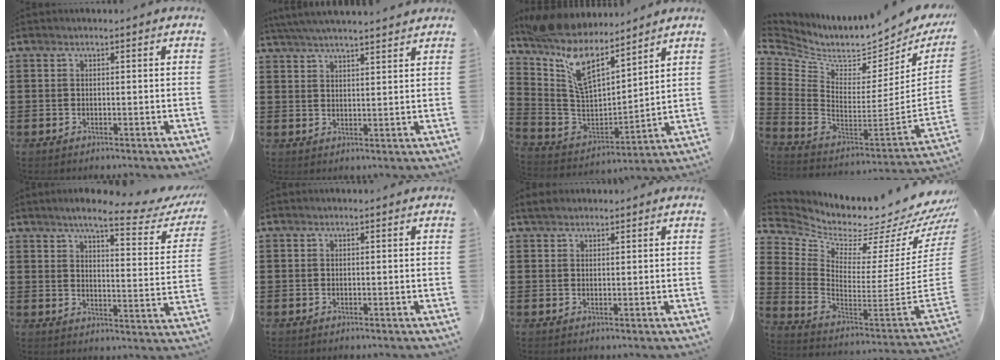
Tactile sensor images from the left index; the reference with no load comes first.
{"total": 4.1, "force": [3.9, -0.2, 1.1], "torque": [-0.034, -0.009, 0.070]}
{"total": 10.8, "force": [8.0, 3.4, 6.5], "torque": [-0.170, -0.055, 0.139]}
{"total": 4.8, "force": [3.9, 2.0, 1.9], "torque": [-0.070, -0.055, 0.063]}
{"total": 7.2, "force": [5.6, 0.8, 4.4], "torque": [-0.081, -0.029, 0.088]}
{"total": 0.0}
{"total": 1.7, "force": [1.6, 0.7, 0.3], "torque": [-0.011, 0.006, 0.031]}
{"total": 2.9, "force": [2.5, 0.9, 1.0], "torque": [-0.030, -0.063, 0.029]}